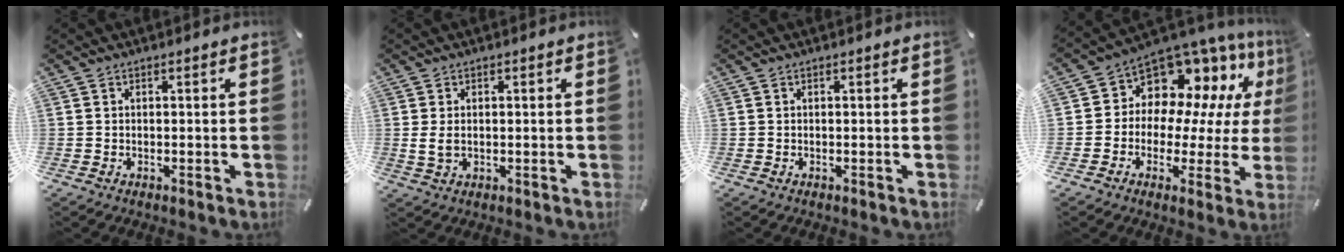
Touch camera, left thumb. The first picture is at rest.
{"total": 2.9, "force": [0.2, 1.8, 2.2], "torque": [-0.042, -0.001, 0.001]}
{"total": 0.0}
{"total": 11.1, "force": [7.5, 7.6, 2.9], "torque": [-0.058, -0.079, 0.138]}